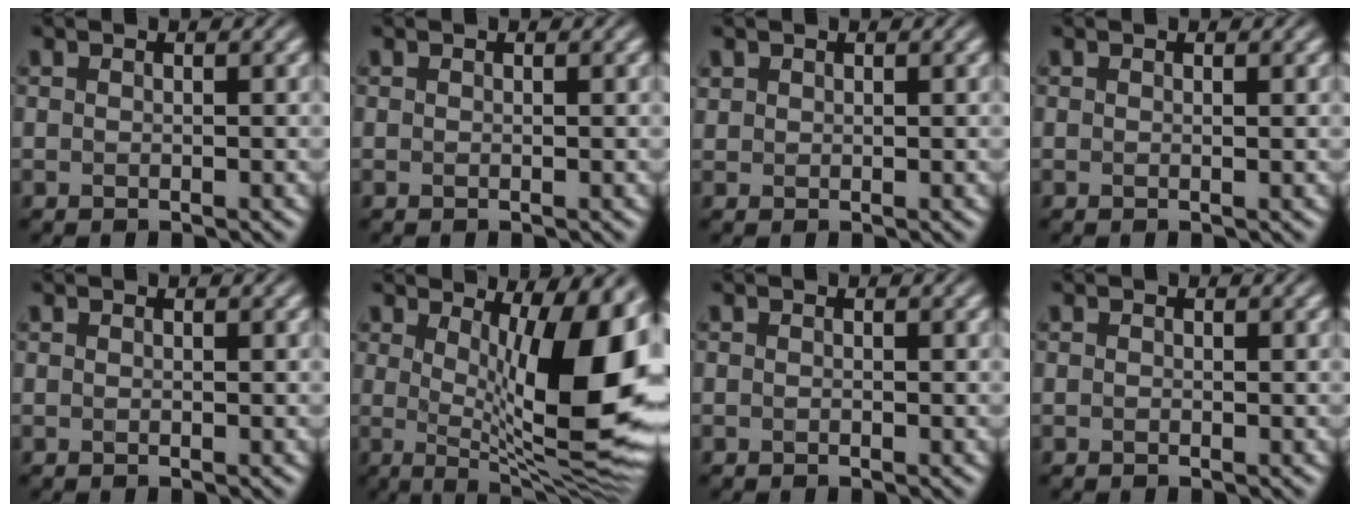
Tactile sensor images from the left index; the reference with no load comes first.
{"total": 0.0}
{"total": 0.8, "force": [0.3, -0.4, -0.7], "torque": [-0.011, 0.000, 0.032]}
{"total": 0.0}
{"total": 0.0}
{"total": 11.1, "force": [0.8, 3.2, 10.6], "torque": [-0.156, -0.018, 0.044]}
{"total": 0.7, "force": [-0.5, -0.3, -0.3], "torque": [-0.011, -0.005, 0.002]}
{"total": 1.1, "force": [-0.7, -0.6, -0.6], "torque": [-0.012, -0.008, 0.007]}